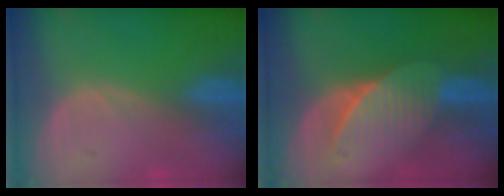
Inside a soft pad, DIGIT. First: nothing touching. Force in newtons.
{"total": 7.4, "press": 6.7, "slide": 3.2}